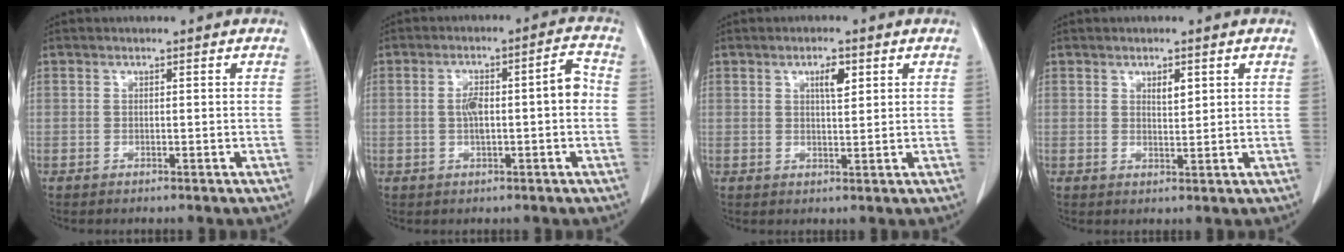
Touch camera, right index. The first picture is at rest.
{"total": 7.5, "force": [-0.2, 1.6, 7.3], "torque": [-0.124, 0.030, -0.001]}
{"total": 3.1, "force": [1.4, 0.9, 2.6], "torque": [-0.045, -0.001, 0.023]}
{"total": 2.1, "force": [1.1, 0.8, 1.7], "torque": [-0.029, -0.002, 0.020]}